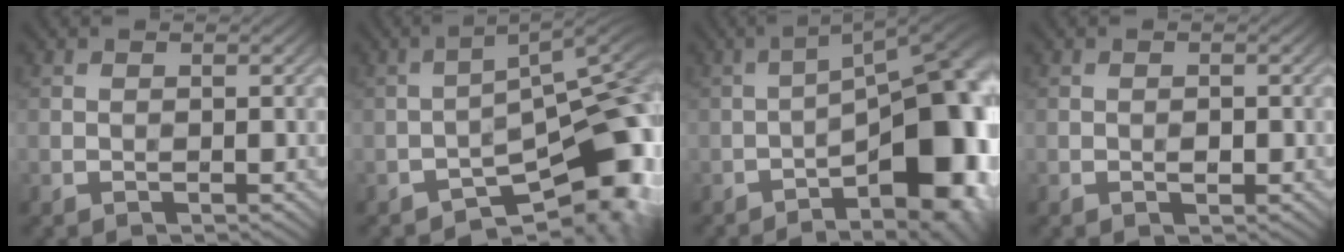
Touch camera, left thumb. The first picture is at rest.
{"total": 12.0, "force": [-6.3, 4.3, 9.2], "torque": [-0.115, 0.001, -0.104]}
{"total": 17.3, "force": [-6.4, 6.3, 14.8], "torque": [-0.171, 0.021, -0.089]}
{"total": 0.9, "force": [-0.3, 0.4, 0.8], "torque": [-0.010, 0.002, -0.004]}